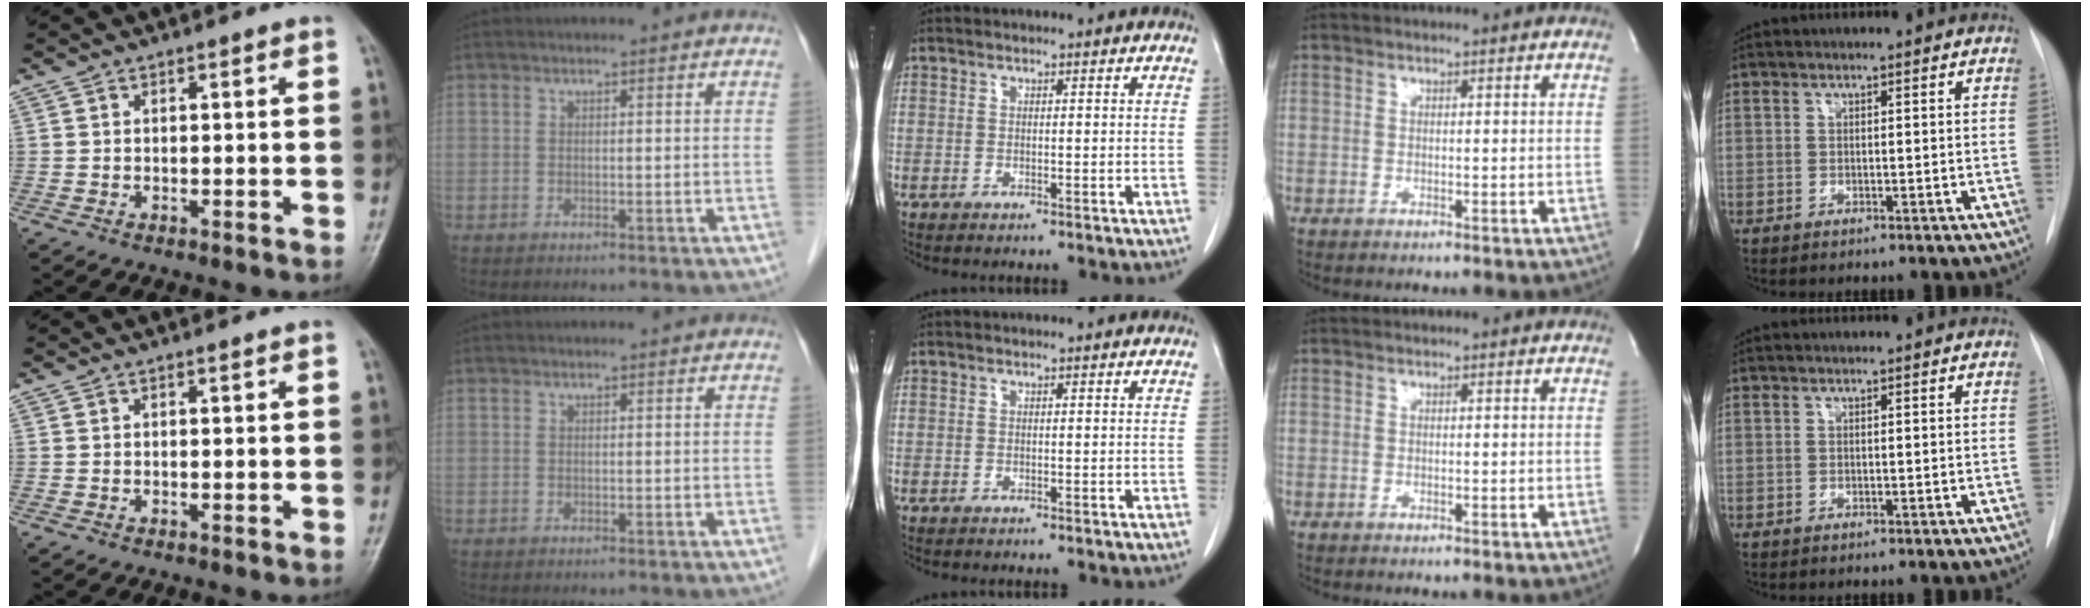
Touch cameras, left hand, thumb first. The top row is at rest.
{}